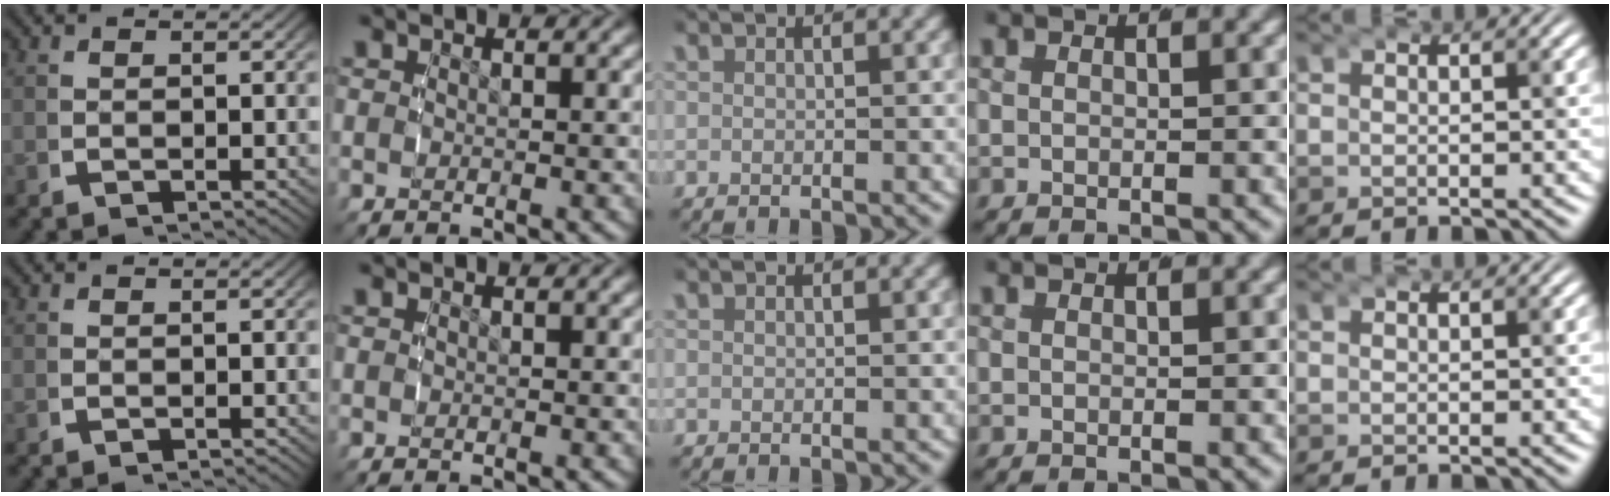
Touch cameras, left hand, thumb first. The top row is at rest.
{}